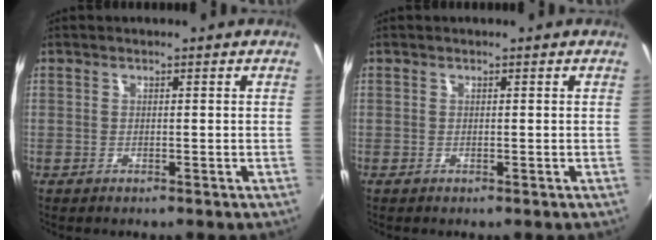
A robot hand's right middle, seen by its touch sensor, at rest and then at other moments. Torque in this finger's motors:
{"motor_torque": [0.00, 0.00, 0.00, 0.00]}